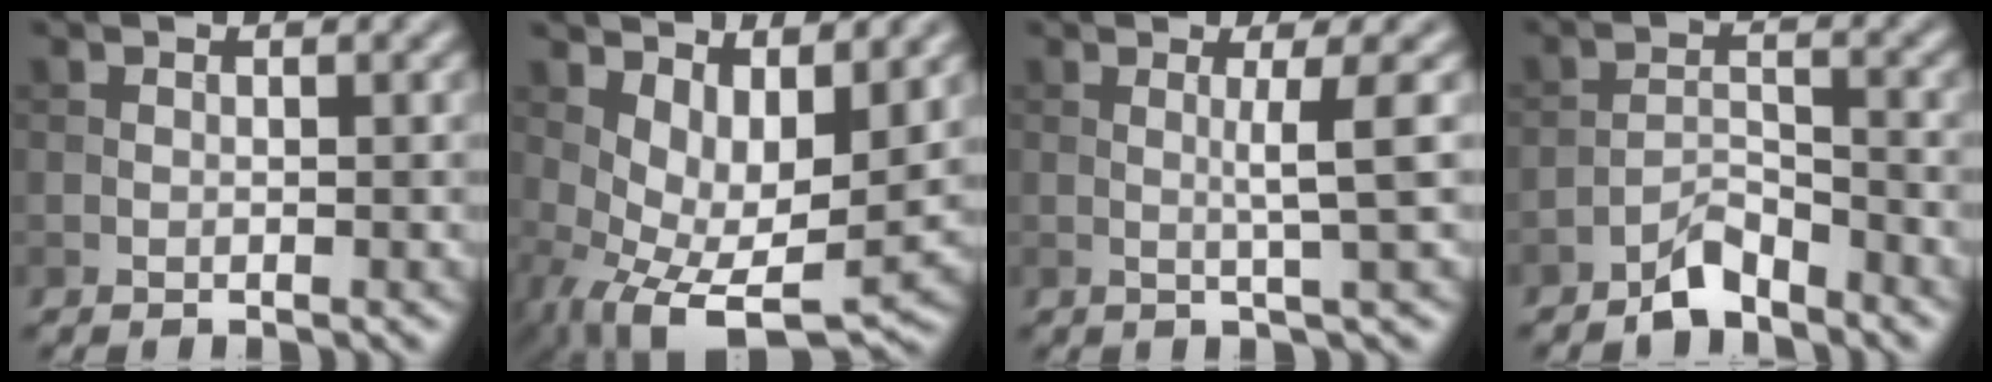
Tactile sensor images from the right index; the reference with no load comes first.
{"total": 8.1, "force": [1.6, 4.2, 6.8], "torque": [-0.119, -0.022, 0.038]}
{"total": 3.1, "force": [0.3, 0.4, 3.0], "torque": [-0.053, 0.002, -0.001]}
{"total": 3.1, "force": [-2.7, 1.0, 1.3], "torque": [-0.019, 0.010, -0.055]}